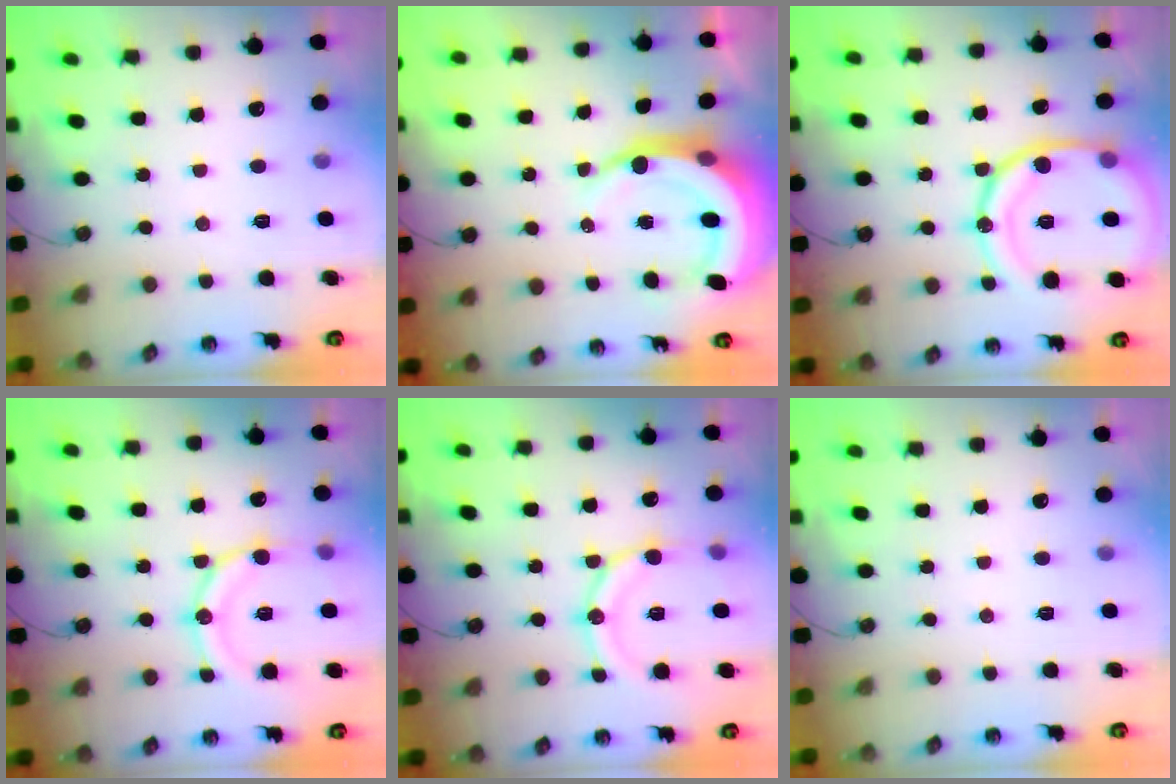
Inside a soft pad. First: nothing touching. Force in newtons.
{"total": 9.1, "press": 9.0, "slide": 1.2}
{"total": 19.6, "press": 19.5, "slide": 2.0}
{"total": 15.0, "press": 14.7, "slide": 2.9}
{"total": 15.0, "press": 14.7, "slide": 2.9}
{"total": 0.0}